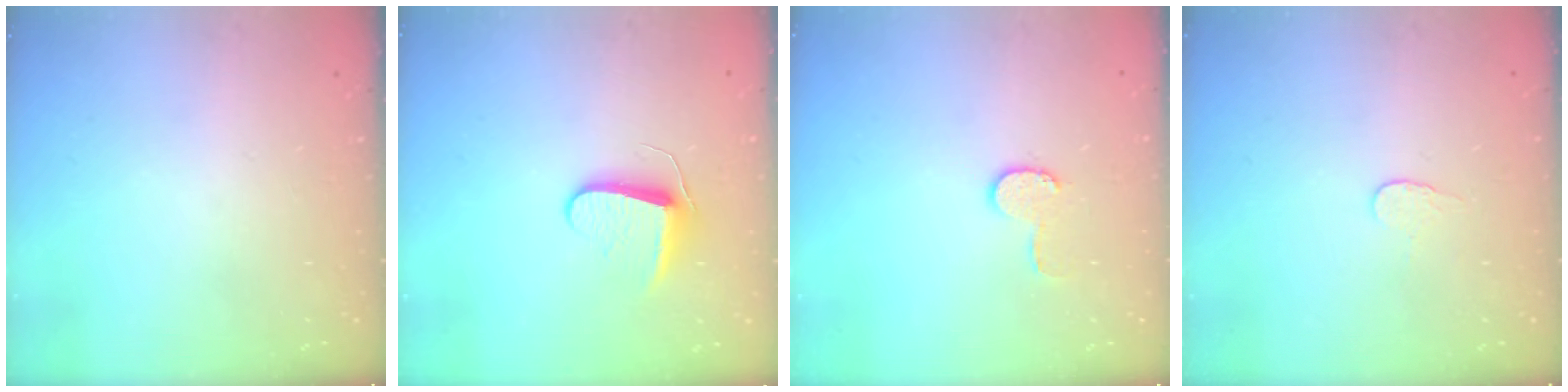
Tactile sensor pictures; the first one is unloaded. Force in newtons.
{"total": 8.5, "press": 8.5, "slide": 0.6}
{"total": 6.4, "press": 6.4, "slide": 0.6}
{"total": 3.8, "press": 3.8, "slide": 0.3}